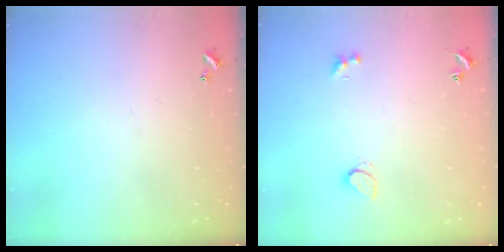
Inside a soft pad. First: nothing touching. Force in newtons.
{"total": 1.8, "press": 1.7, "slide": 0.5}